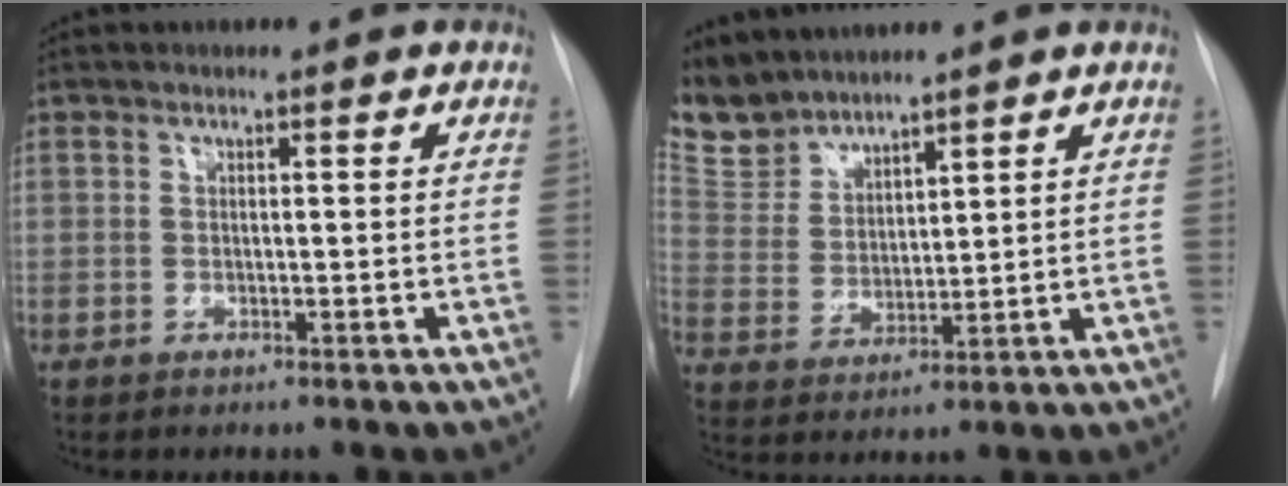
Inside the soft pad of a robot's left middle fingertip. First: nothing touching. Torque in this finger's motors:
{"motor_torque": [-0.16, -0.14, -0.03, 0.00]}